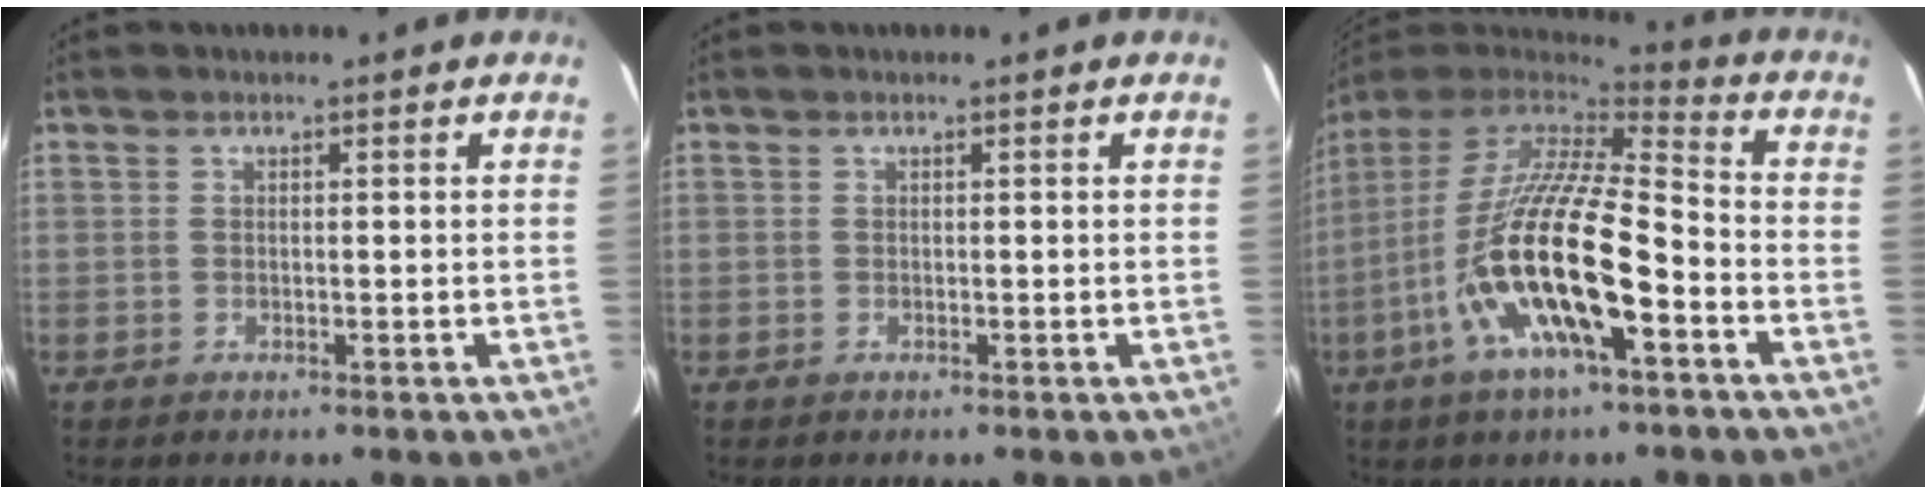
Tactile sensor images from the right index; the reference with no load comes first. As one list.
[{"total": 0.0}, {"total": 21.2, "force": [-8.0, 5.3, 18.9], "torque": [-0.351, -0.038, -0.158]}]